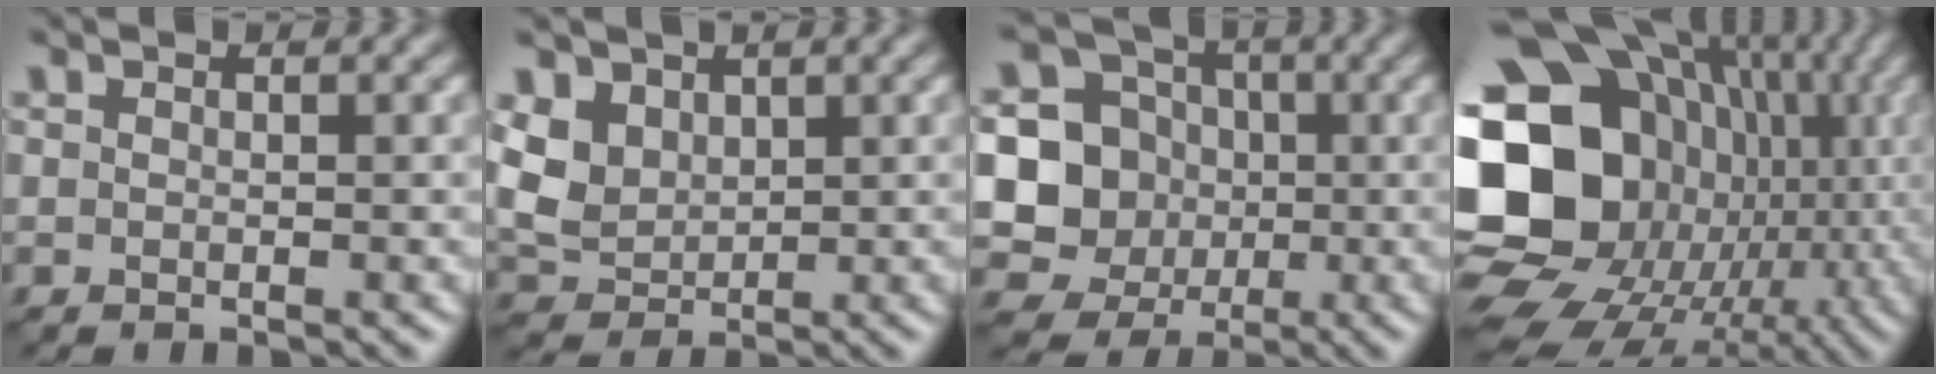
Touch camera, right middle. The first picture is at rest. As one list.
[{"total": 4.5, "force": [1.3, 3.5, 2.5], "torque": [-0.061, -0.001, 0.019]}, {"total": 9.9, "force": [-0.9, 9.3, 3.3], "torque": [-0.079, 0.012, -0.041]}, {"total": 22.4, "force": [-1.8, 18.4, 12.7], "torque": [-0.244, -0.014, -0.059]}]